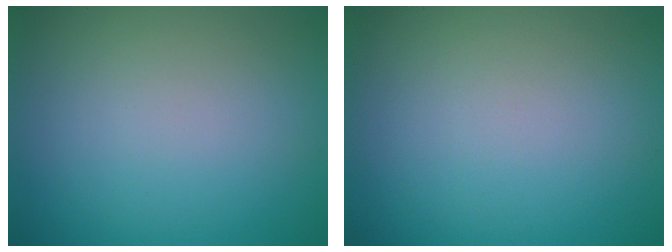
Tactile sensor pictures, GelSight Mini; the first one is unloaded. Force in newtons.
{"total": 0.0}